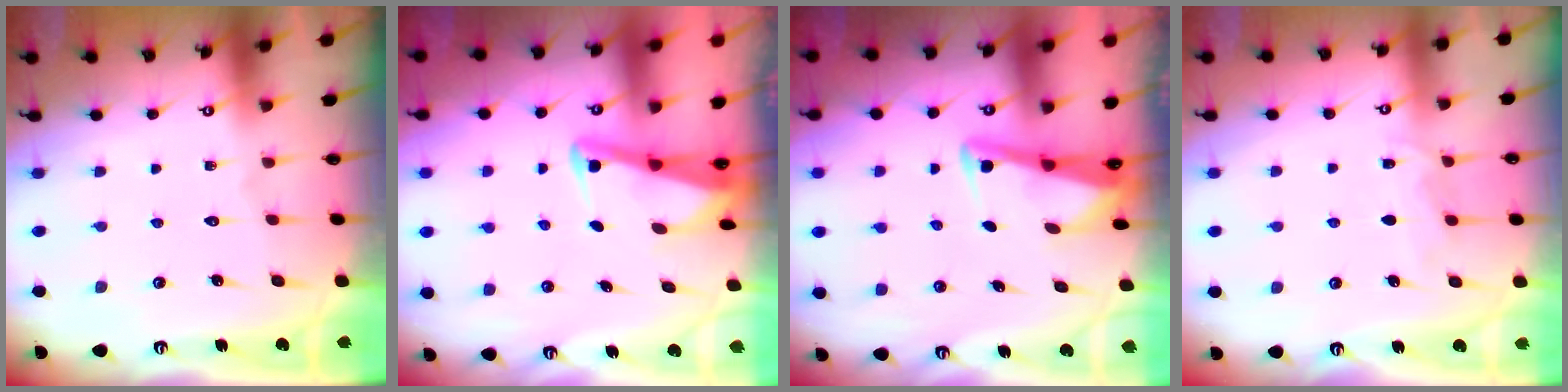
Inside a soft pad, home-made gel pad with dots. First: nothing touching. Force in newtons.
{"total": 3.0, "press": 3.0, "slide": 0.3}
{"total": 3.1, "press": 3.1, "slide": 0.4}
{"total": 6.3, "press": 6.3, "slide": 0.6}